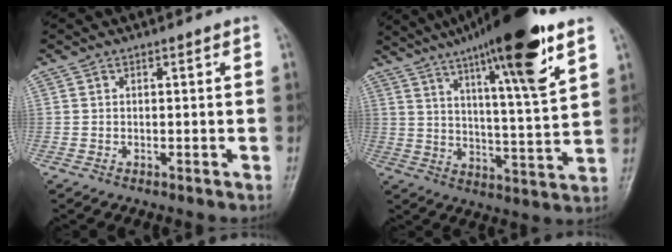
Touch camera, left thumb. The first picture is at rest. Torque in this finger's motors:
{"motor_torque": [2.03, 0.67, 1.90, -0.88, 0.54]}